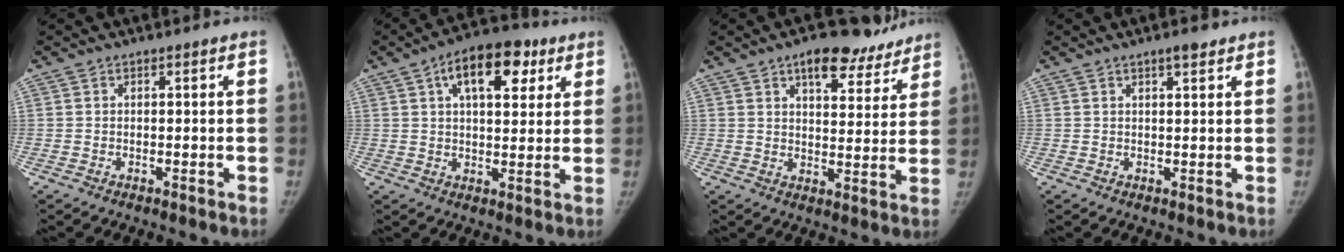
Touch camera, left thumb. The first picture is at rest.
{"total": 13.5, "force": [5.9, 6.8, 10.0], "torque": [-0.117, 0.003, 0.085]}
{"total": 12.4, "force": [8.6, 5.7, 6.8], "torque": [-0.049, -0.035, 0.119]}
{"total": 2.5, "force": [1.8, 0.6, 1.7], "torque": [-0.022, -0.009, 0.026]}